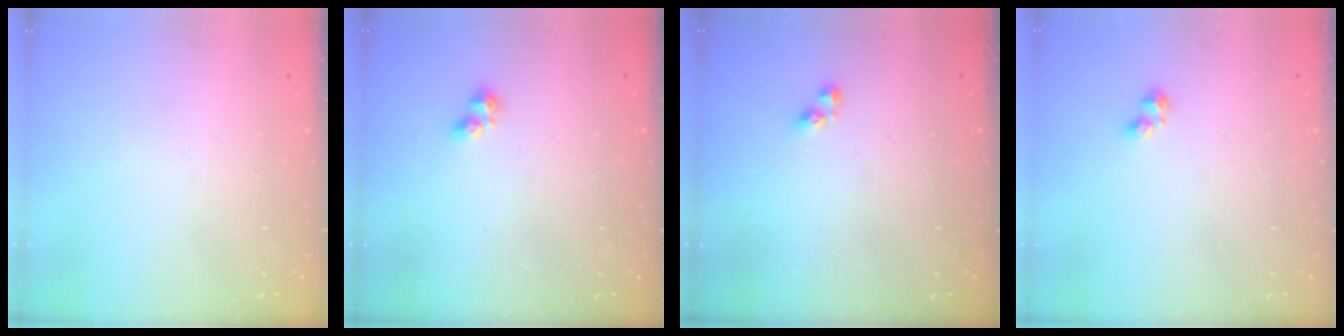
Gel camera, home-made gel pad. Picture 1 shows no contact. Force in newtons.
{"total": 1.8, "press": 1.7, "slide": 0.5}
{"total": 3.9, "press": 3.9, "slide": 0.7}
{"total": 2.4, "press": 2.3, "slide": 0.8}